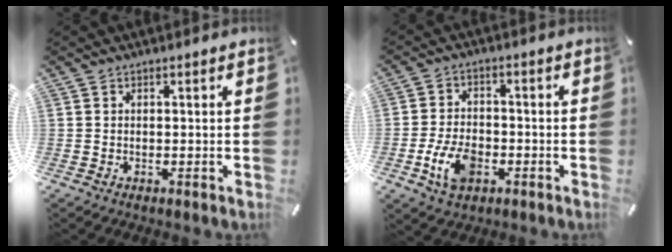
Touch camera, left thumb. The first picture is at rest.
{"total": 9.4, "force": [-3.5, 6.0, 6.3], "torque": [-0.136, 0.010, -0.060]}